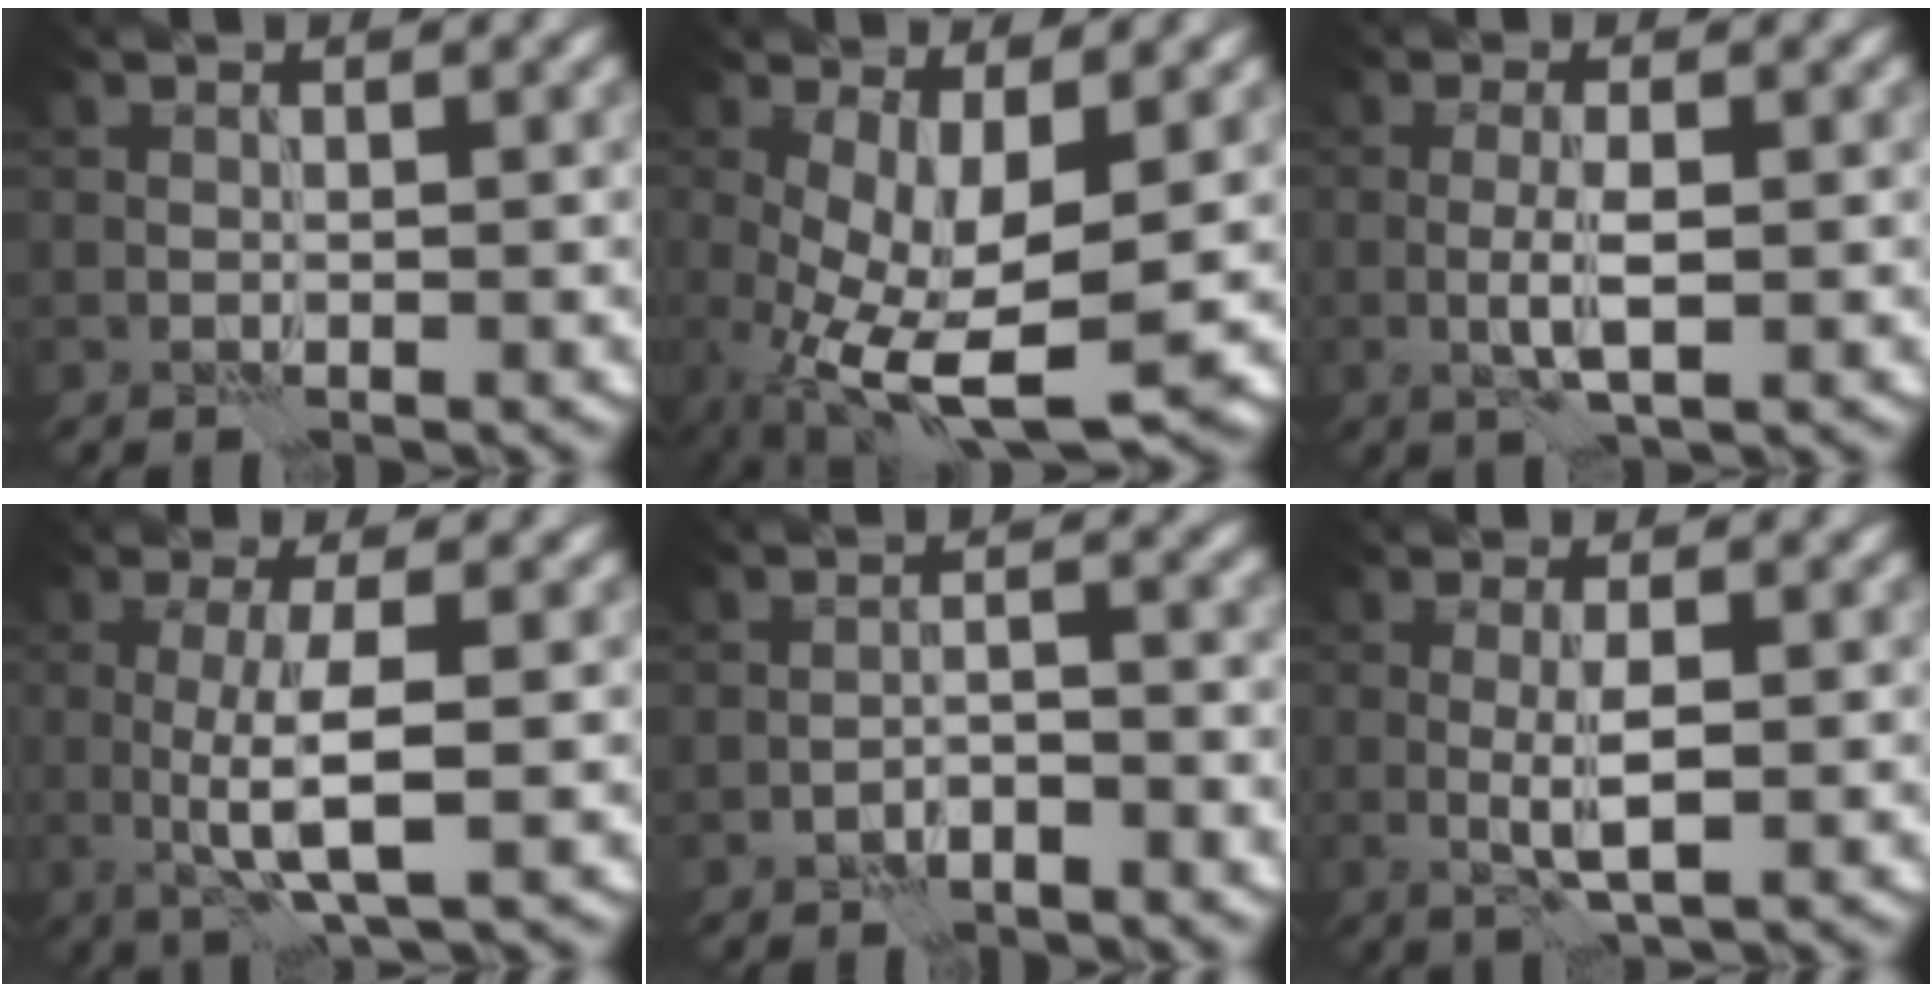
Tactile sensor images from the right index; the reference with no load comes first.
{"total": 9.0, "force": [-2.3, 3.4, 8.0], "torque": [-0.166, -0.021, -0.031]}
{"total": 2.5, "force": [-0.5, 0.4, 2.4], "torque": [-0.050, -0.002, -0.011]}
{"total": 4.8, "force": [-0.4, 0.8, 4.7], "torque": [-0.087, -0.004, -0.009]}
{"total": 2.2, "force": [-1.9, 0.5, 1.1], "torque": [-0.016, 0.008, -0.038]}
{"total": 2.7, "force": [-0.4, 0.3, 2.6], "torque": [-0.052, -0.003, -0.006]}